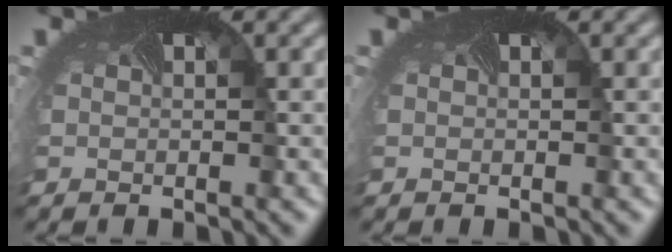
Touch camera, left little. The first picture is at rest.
{"total": 0.0}